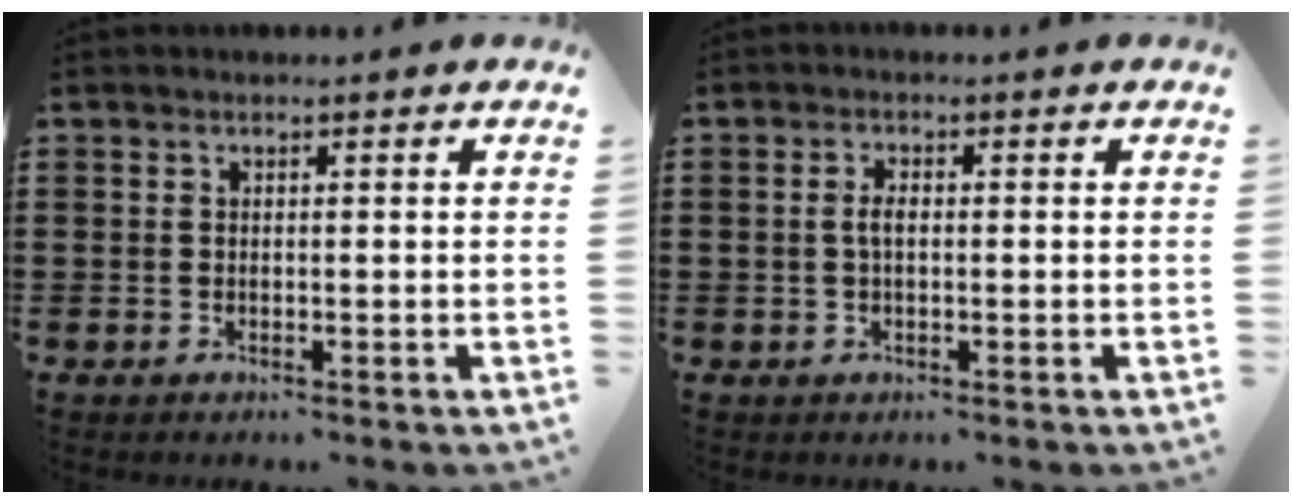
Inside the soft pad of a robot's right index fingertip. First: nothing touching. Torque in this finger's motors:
{"motor_torque": [0.29, 0.17, 0.25, 0.07]}